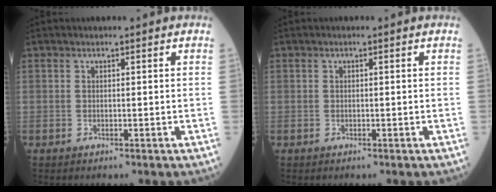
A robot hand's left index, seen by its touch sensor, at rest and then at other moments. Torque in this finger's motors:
{"motor_torque": [-0.02, 0.07, -0.01, -0.01]}